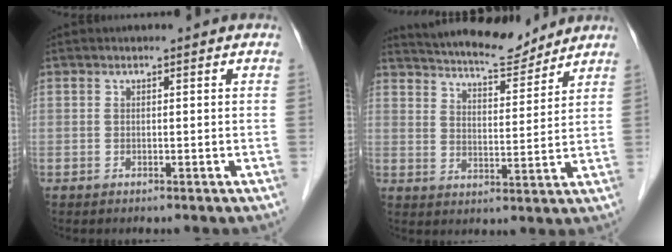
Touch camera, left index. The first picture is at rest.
{"total": 11.7, "force": [11.0, 1.8, 3.6], "torque": [-0.061, 0.002, 0.170]}